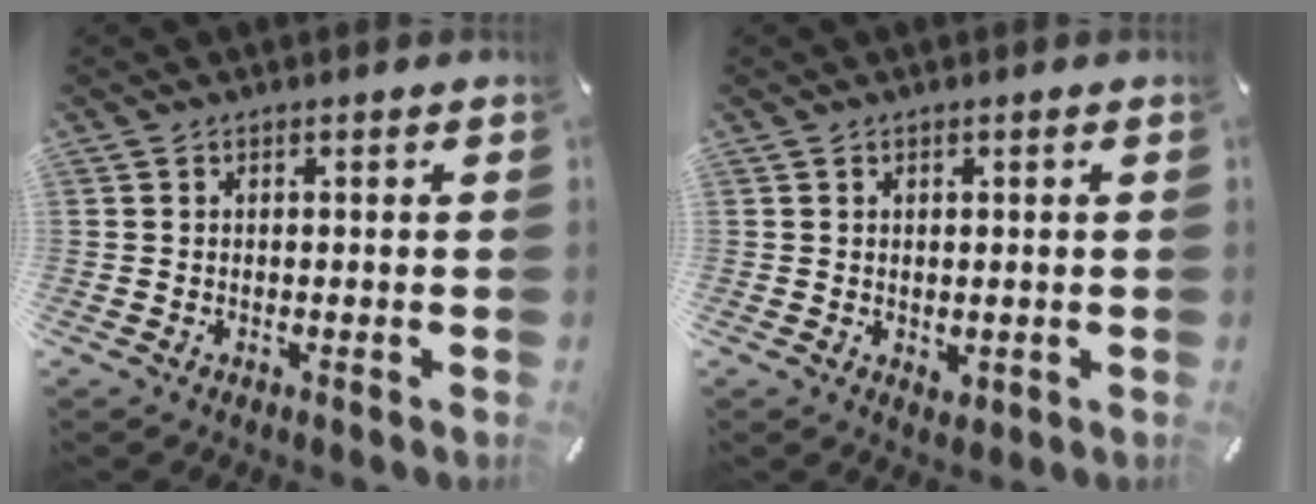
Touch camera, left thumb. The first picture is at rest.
{"total": 1.2, "force": [-0.2, 1.0, 0.6], "torque": [-0.011, 0.001, -0.002]}